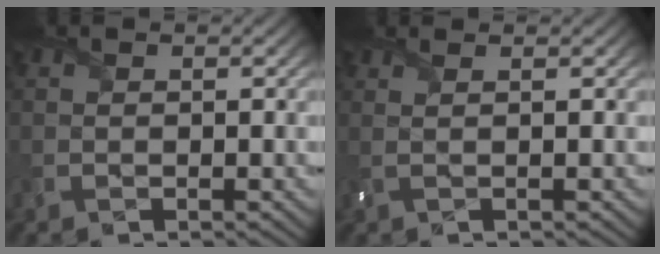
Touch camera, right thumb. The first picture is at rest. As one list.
[{"total": 1.7, "force": [0.6, 0.2, 1.5], "torque": [-0.033, 0.002, 0.005]}]